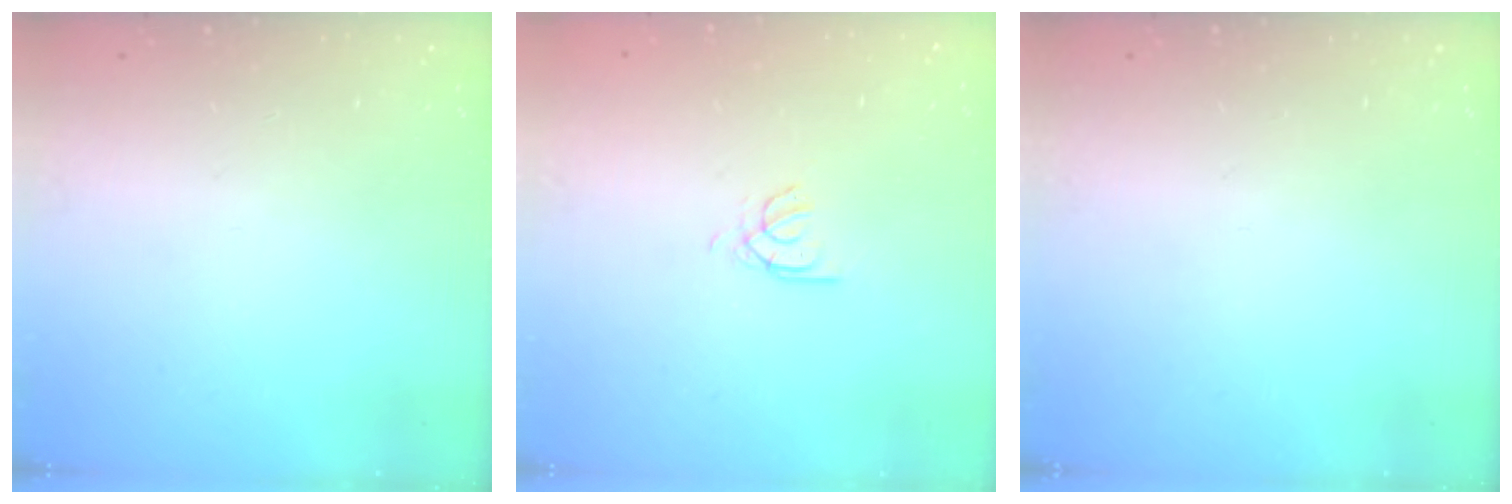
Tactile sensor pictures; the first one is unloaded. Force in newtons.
{"total": 2.4, "press": 2.3, "slide": 0.4}
{"total": 0.0}